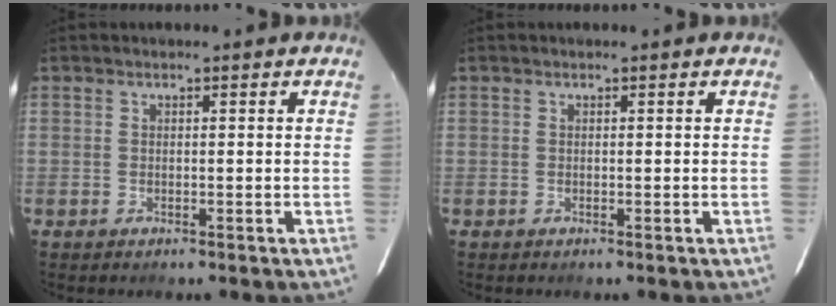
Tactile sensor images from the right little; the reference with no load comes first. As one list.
[{"total": 0.0}]